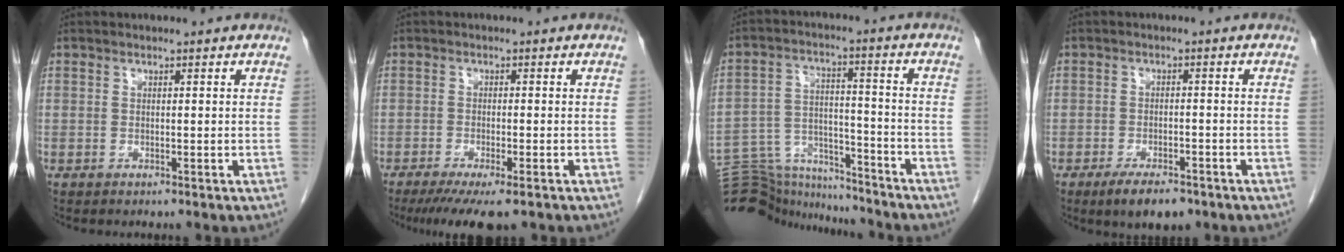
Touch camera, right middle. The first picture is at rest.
{"total": 8.1, "force": [-6.0, 1.3, 5.4], "torque": [-0.077, -0.018, -0.092]}
{"total": 17.9, "force": [-17.1, 3.9, 3.6], "torque": [-0.086, 0.027, -0.268]}
{"total": 5.7, "force": [-4.0, 2.1, 3.5], "torque": [-0.057, -0.004, -0.060]}